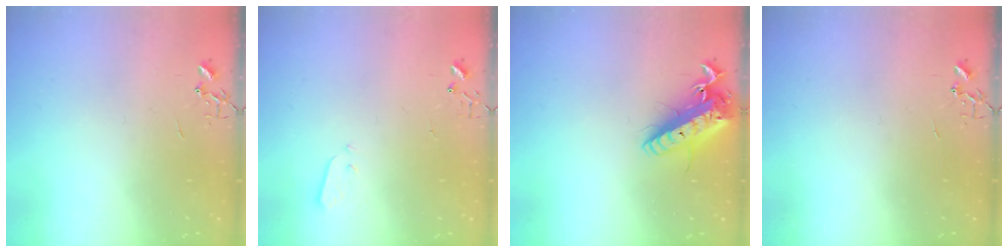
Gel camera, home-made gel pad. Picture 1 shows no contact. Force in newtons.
{"total": 3.1, "press": 3.0, "slide": 0.9}
{"total": 17.4, "press": 17.0, "slide": 3.4}
{"total": 0.0}